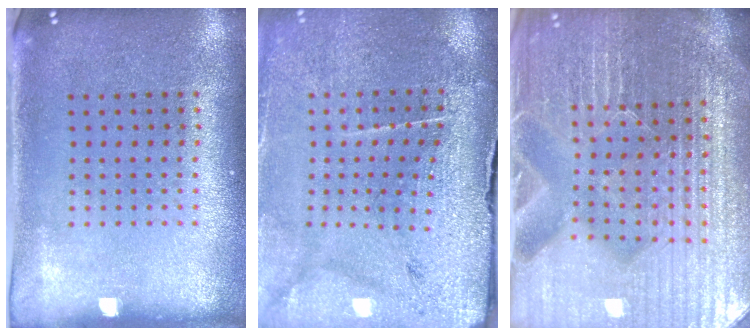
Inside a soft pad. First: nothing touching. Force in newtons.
{"total": 3.4, "press": 3.3, "slide": 0.7}
{"total": 6.0, "press": 5.5, "slide": 2.5}